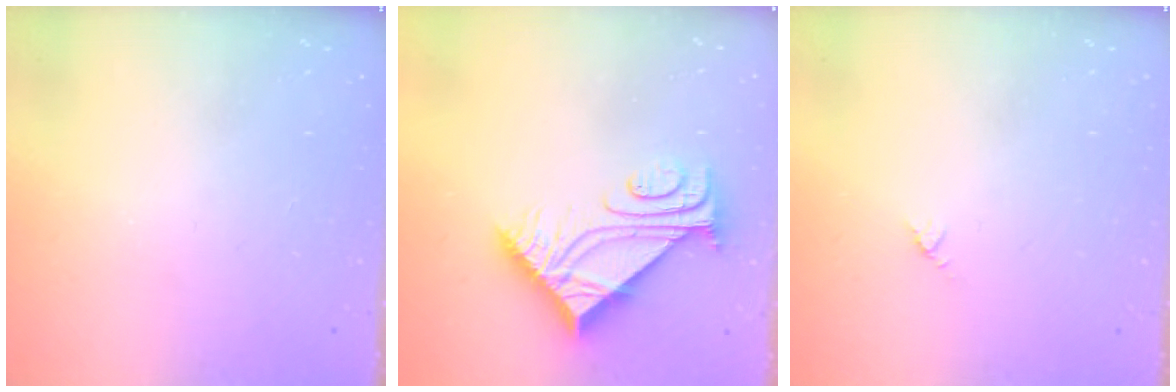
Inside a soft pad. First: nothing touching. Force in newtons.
{"total": 9.0, "press": 8.9, "slide": 1.0}
{"total": 2.9, "press": 2.9, "slide": 0.3}